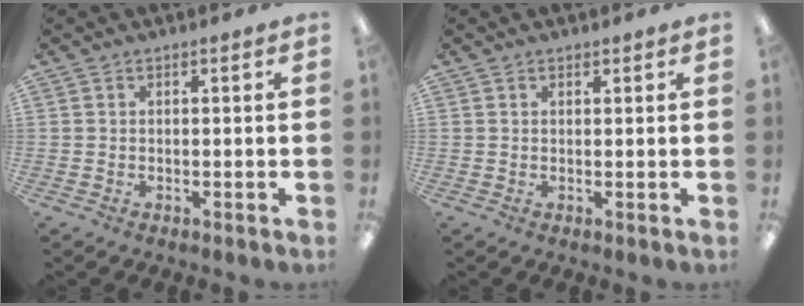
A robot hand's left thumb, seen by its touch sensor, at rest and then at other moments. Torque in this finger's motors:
{"motor_torque": [-0.09, 0.00, -0.47, 0.27, 0.00]}